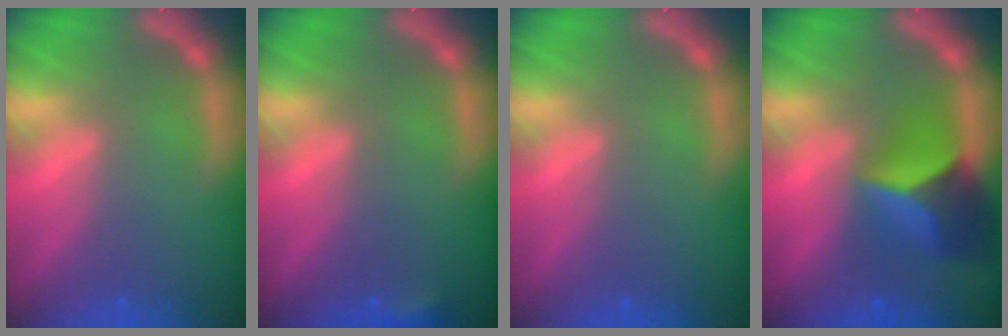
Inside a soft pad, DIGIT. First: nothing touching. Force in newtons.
{"total": 1.4}
{"total": 0.0}
{"total": 6.9}